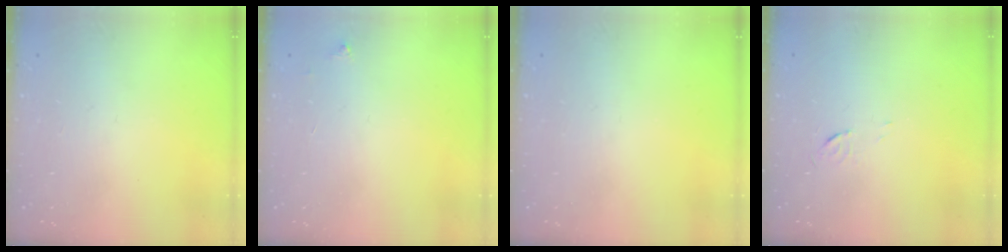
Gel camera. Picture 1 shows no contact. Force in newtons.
{"total": 2.5, "press": 2.5, "slide": 0.4}
{"total": 0.0}
{"total": 3.4, "press": 3.4, "slide": 0.3}